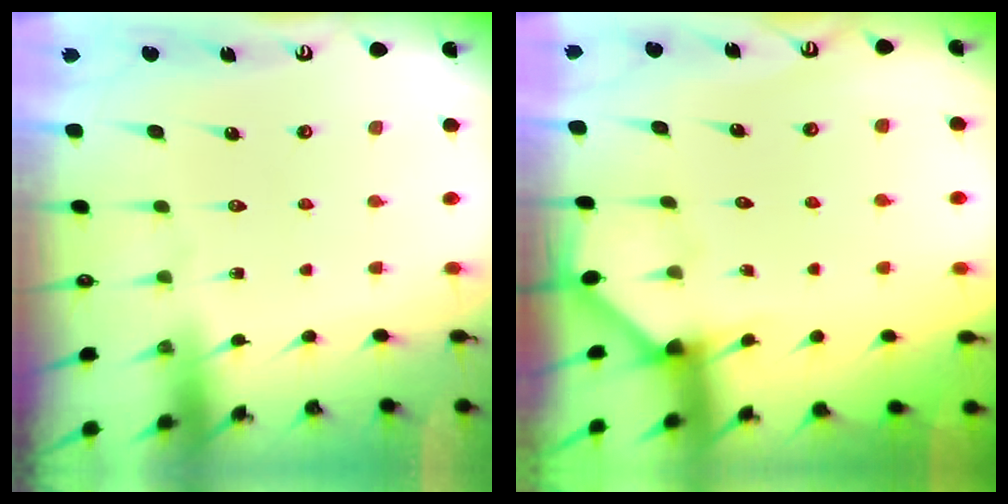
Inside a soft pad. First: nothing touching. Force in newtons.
{"total": 1.9, "press": 1.9, "slide": 0.2}